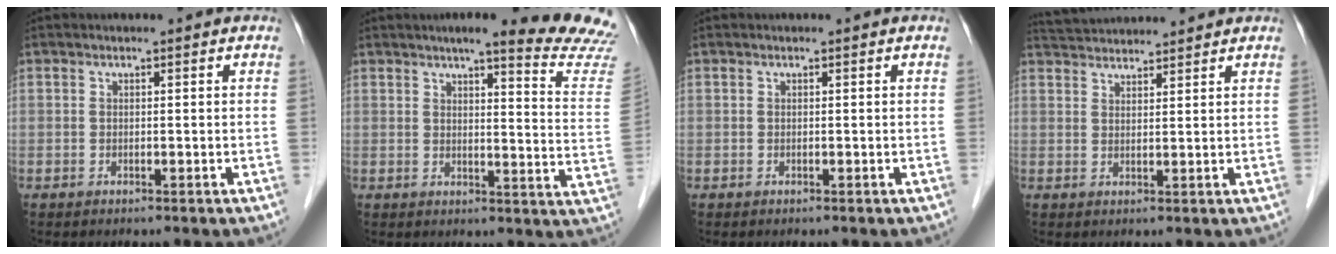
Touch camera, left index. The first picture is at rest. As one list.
[{"total": 17.1, "force": [15.8, -0.3, 6.6], "torque": [-0.073, -0.085, 0.165]}, {"total": 0.0}, {"total": 7.4, "force": [7.2, 0.5, 1.5], "torque": [-0.034, 0.039, 0.118]}]